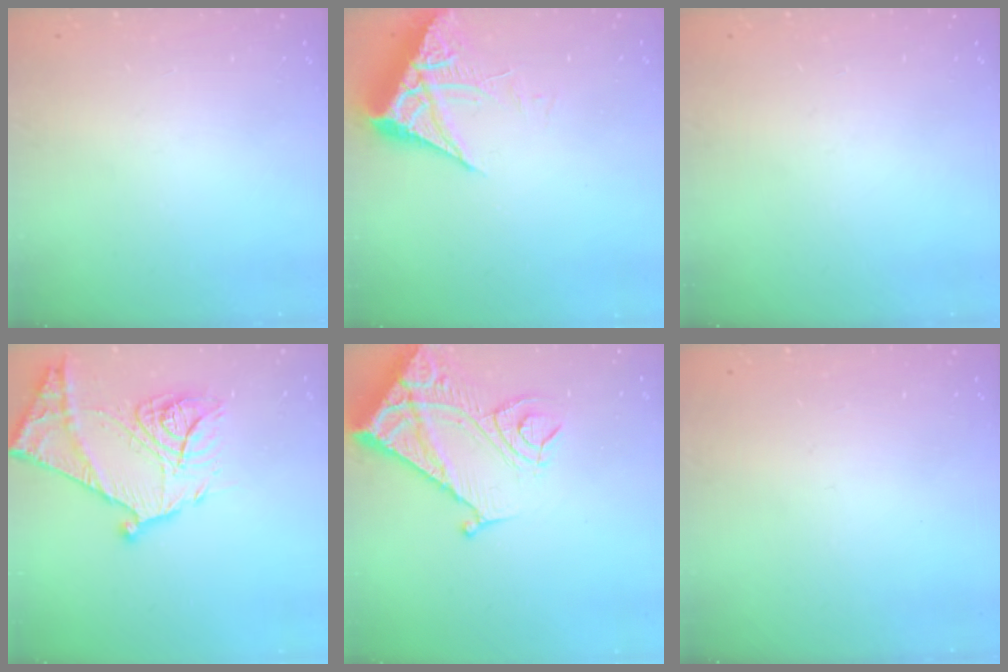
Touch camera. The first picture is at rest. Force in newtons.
{"total": 6.6, "press": 6.6, "slide": 0.8}
{"total": 0.0}
{"total": 20.5, "press": 20.5, "slide": 1.8}
{"total": 16.5, "press": 16.4, "slide": 2.0}
{"total": 0.0}